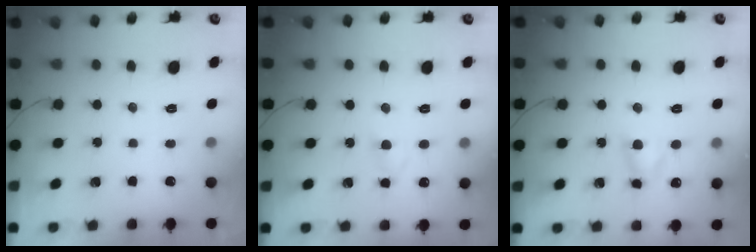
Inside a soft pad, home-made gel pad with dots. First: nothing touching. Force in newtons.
{"total": 2.8, "press": 2.5, "slide": 1.3}
{"total": 3.7, "press": 3.5, "slide": 1.0}